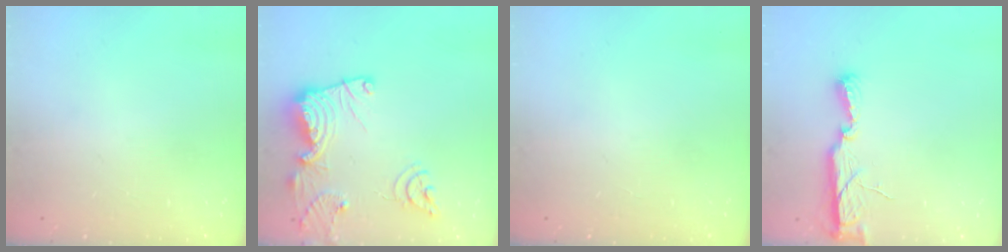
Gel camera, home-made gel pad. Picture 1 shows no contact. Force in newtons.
{"total": 16.7, "press": 16.7, "slide": 1.2}
{"total": 0.0}
{"total": 7.5, "press": 7.5, "slide": 0.4}